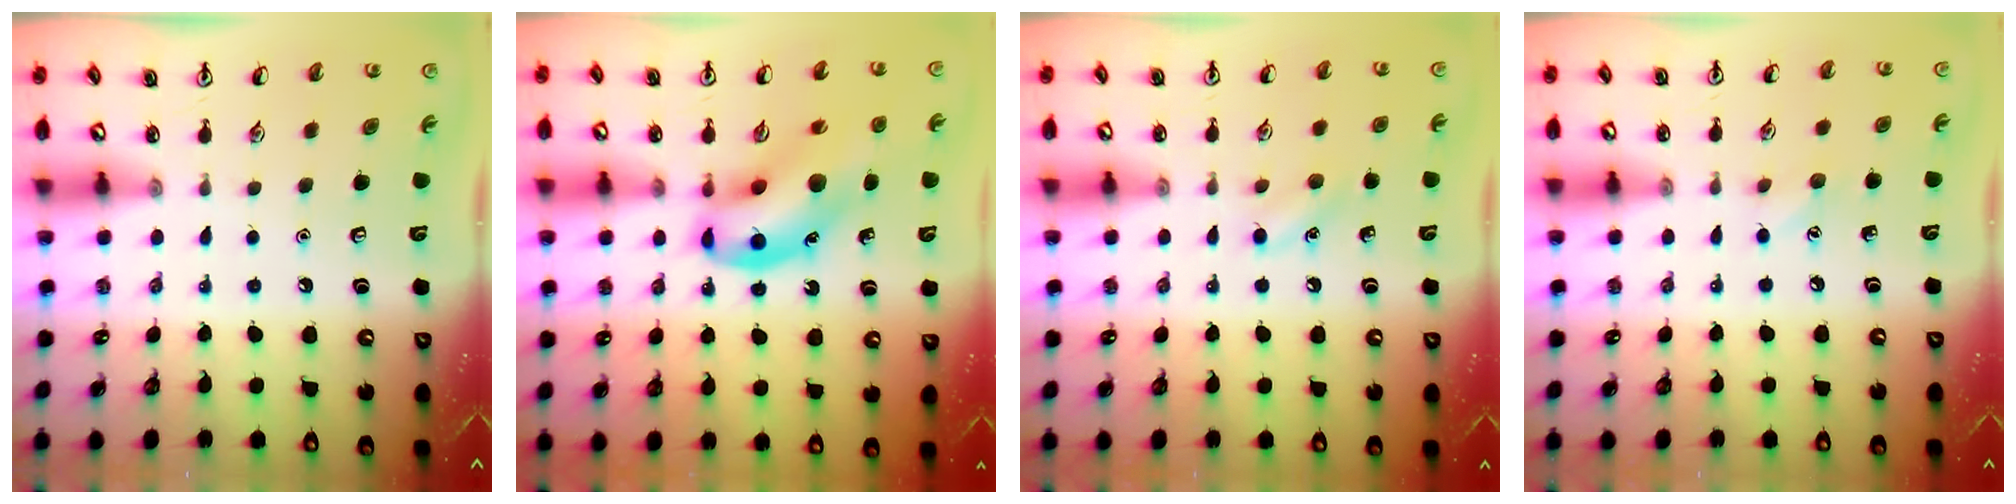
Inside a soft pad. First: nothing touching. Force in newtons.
{"total": 15.5, "press": 15.1, "slide": 3.5}
{"total": 6.6, "press": 6.3, "slide": 2.0}
{"total": 5.2, "press": 5.0, "slide": 1.6}